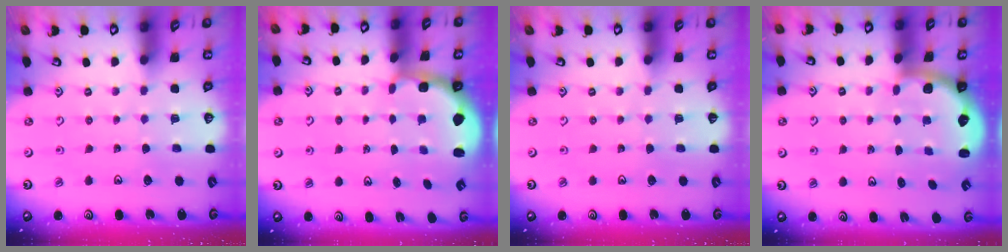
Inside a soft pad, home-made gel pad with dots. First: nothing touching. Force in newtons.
{"total": 2.1, "press": 1.3, "slide": 1.6}
{"total": 0.0}
{"total": 2.1, "press": 1.9, "slide": 0.8}